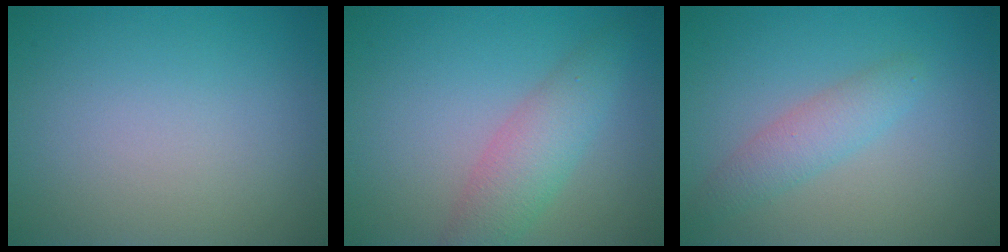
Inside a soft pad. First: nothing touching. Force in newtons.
{"total": 3.8, "press": 3.8, "slide": 0.1}
{"total": 2.5, "press": 2.5, "slide": 0.0}